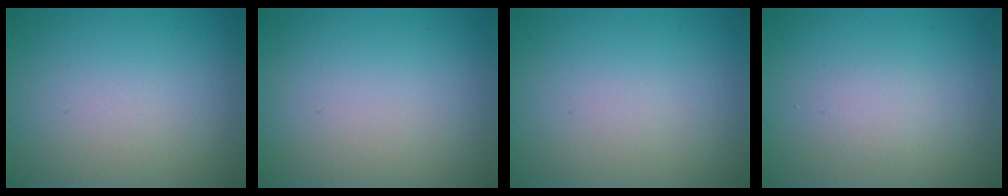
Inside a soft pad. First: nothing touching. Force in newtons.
{"total": 0.0}
{"total": 0.0}
{"total": 1.1, "press": 1.1, "slide": 0.0}